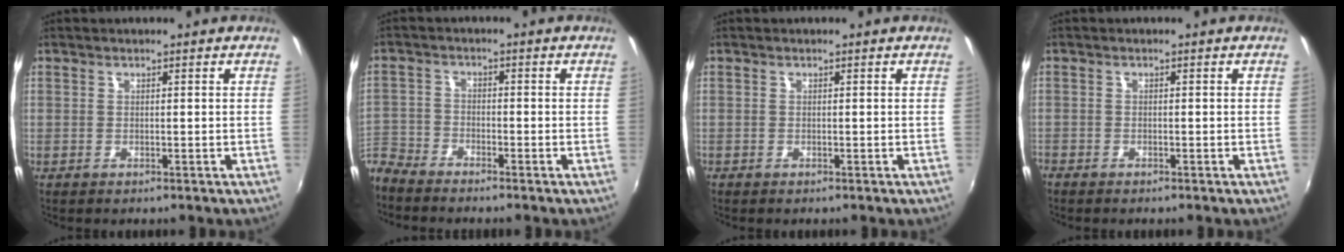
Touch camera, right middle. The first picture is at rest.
{"total": 5.6, "force": [-5.3, 2.0, 0.4], "torque": [-0.023, 0.005, -0.118]}
{"total": 0.0}
{"total": 0.9, "force": [-0.9, 0.3, 0.2], "torque": [-0.010, -0.001, -0.016]}